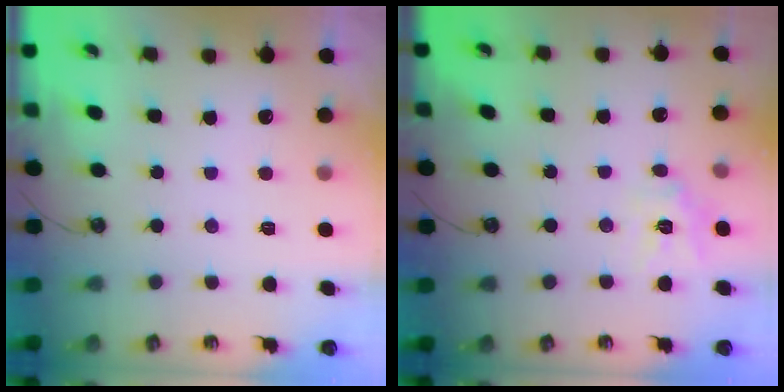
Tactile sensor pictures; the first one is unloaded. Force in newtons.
{"total": 11.0, "press": 10.9, "slide": 0.9}